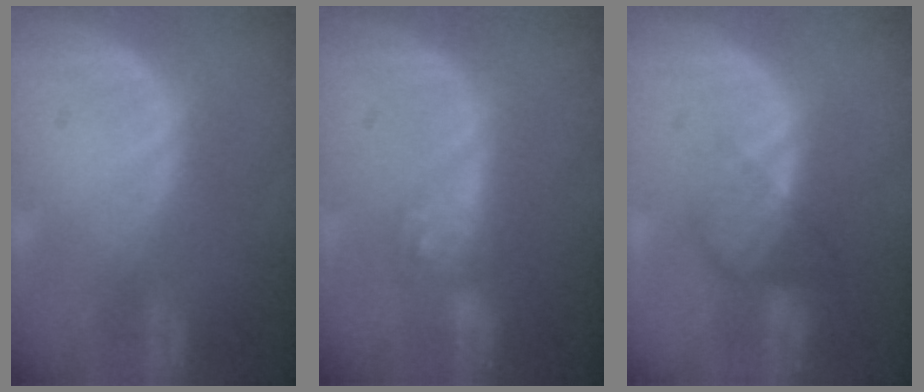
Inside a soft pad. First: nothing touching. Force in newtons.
{"total": 4.3, "press": 4.3, "slide": 0.2}
{"total": 4.3, "press": 3.7, "slide": 2.1}